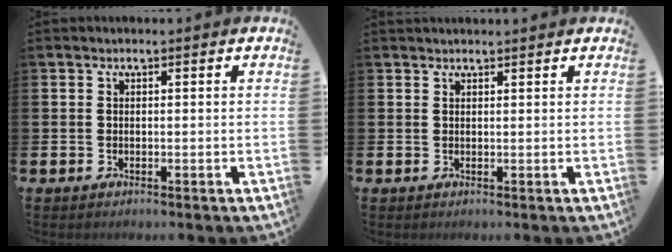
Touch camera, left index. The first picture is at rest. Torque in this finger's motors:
{"motor_torque": [0.95, -1.19, 0.10, 0.02]}